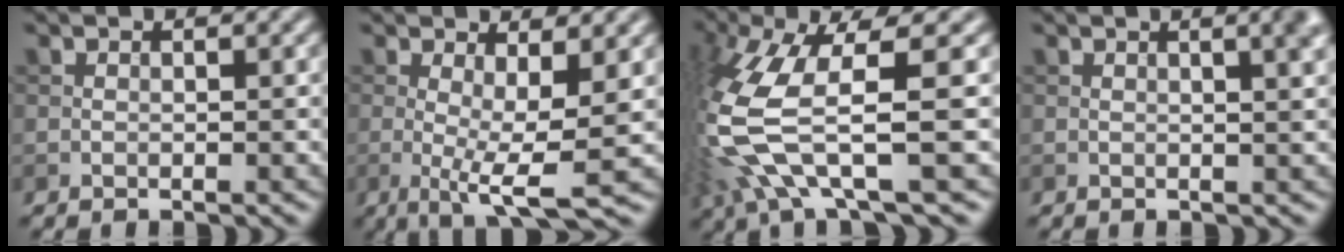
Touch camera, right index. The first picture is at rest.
{"total": 5.6, "force": [-0.1, 1.2, 5.4], "torque": [-0.084, -0.014, 0.000]}
{"total": 10.3, "force": [-1.3, 3.1, 9.7], "torque": [-0.225, -0.011, -0.028]}
{"total": 4.4, "force": [1.8, 1.8, 3.5], "torque": [-0.019, 0.019, 0.003]}